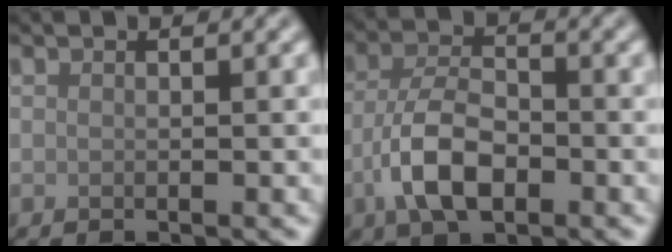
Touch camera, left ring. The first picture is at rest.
{"total": 5.6, "force": [-2.2, 2.8, 4.4], "torque": [-0.085, 0.003, -0.048]}